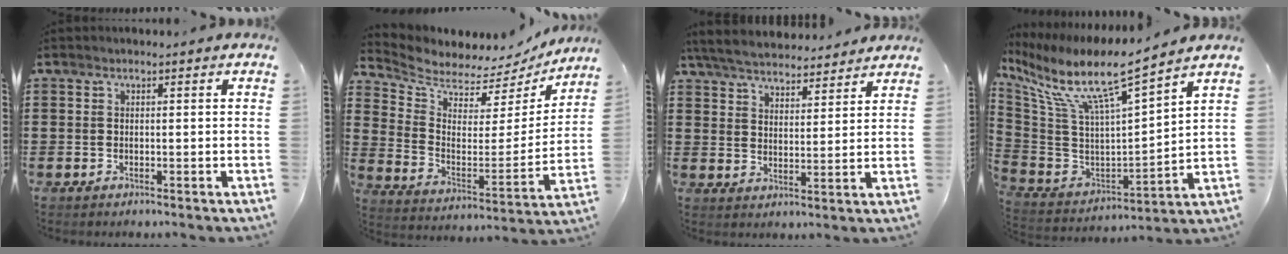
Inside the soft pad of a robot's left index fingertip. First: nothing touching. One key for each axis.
{"total": 5.5, "fx": 5.2, "fy": 1.5, "fz": 0.1, "tx": -0.042, "ty": -0.051, "tz": 0.089}
{"total": 5.3, "fx": 5.1, "fy": 0.7, "fz": 0.9, "tx": -0.040, "ty": -0.022, "tz": 0.092}
{"total": 10.5, "fx": 7.3, "fy": 1.0, "fz": 7.5, "tx": -0.170, "ty": -0.054, "tz": 0.117}